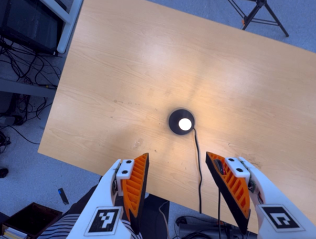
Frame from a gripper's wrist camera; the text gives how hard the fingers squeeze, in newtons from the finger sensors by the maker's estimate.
{"total": 0.0}